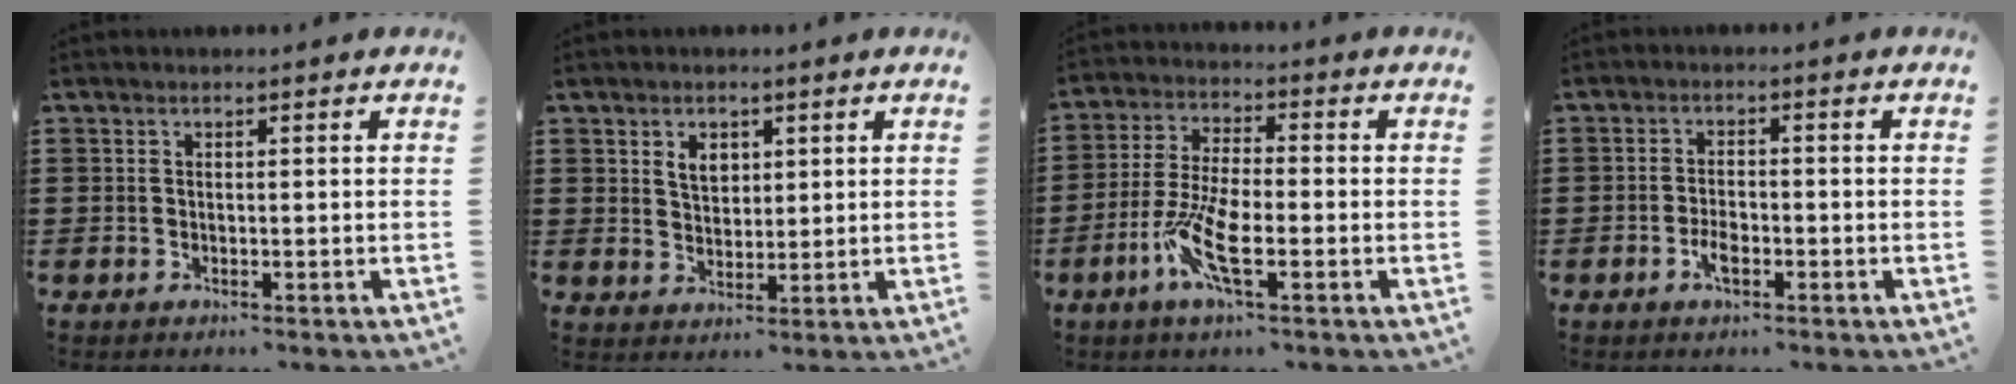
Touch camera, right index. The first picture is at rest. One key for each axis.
{"total": 3.4, "fx": 1.6, "fy": 2.3, "fz": 1.9, "tx": -0.046, "ty": 0.008, "tz": 0.030}
{"total": 8.9, "fx": -3.4, "fy": 2.4, "fz": 7.8, "tx": -0.187, "ty": -0.020, "tz": -0.070}
{"total": 3.0, "fx": -1.3, "fy": 1.3, "fz": 2.3, "tx": -0.050, "ty": 0.001, "tz": -0.025}